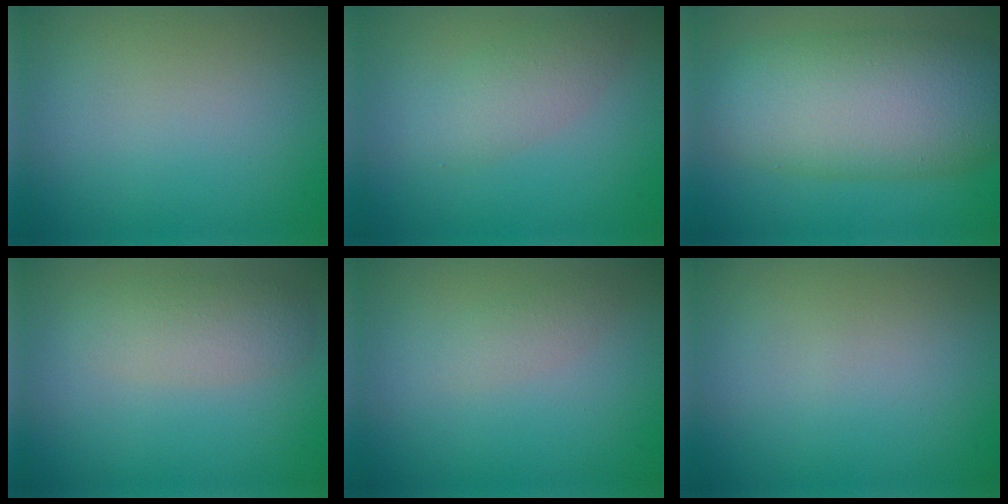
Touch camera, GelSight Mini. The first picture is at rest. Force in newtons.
{"total": 2.8, "press": 2.8, "slide": 0.0}
{"total": 10.8, "press": 10.8, "slide": 0.7}
{"total": 3.0, "press": 3.0, "slide": 0.2}
{"total": 1.3, "press": 1.3, "slide": 0.0}
{"total": 0.0}